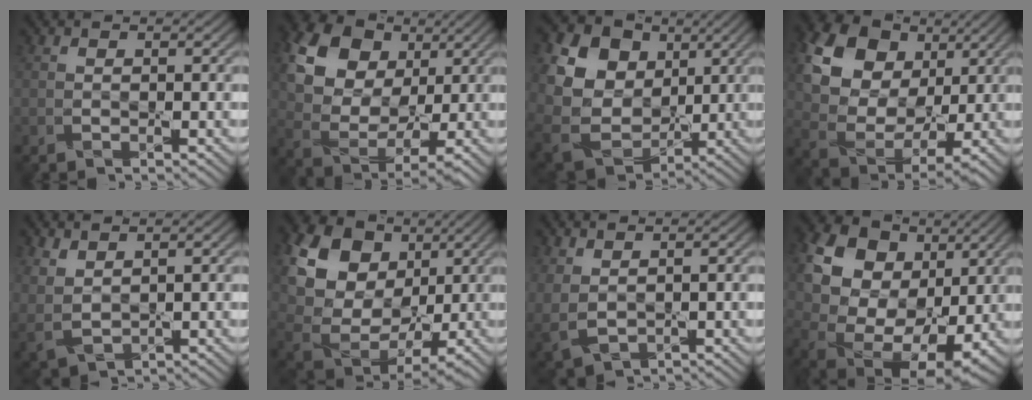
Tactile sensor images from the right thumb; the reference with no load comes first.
{"total": 16.6, "force": [7.3, 11.2, 9.9], "torque": [-0.222, 0.048, 0.133]}
{"total": 21.3, "force": [8.5, 17.0, 9.6], "torque": [-0.280, 0.028, 0.181]}
{"total": 20.7, "force": [9.8, 14.5, 10.9], "torque": [-0.269, 0.054, 0.192]}
{"total": 3.8, "force": [2.7, 1.7, 2.1], "torque": [-0.067, -0.003, 0.061]}
{"total": 20.4, "force": [9.0, 15.2, 10.3], "torque": [-0.270, 0.041, 0.187]}
{"total": 3.5, "force": [1.5, 2.1, 2.4], "torque": [-0.078, -0.009, 0.042]}
{"total": 19.6, "force": [7.9, 14.4, 10.7], "torque": [-0.256, 0.035, 0.159]}